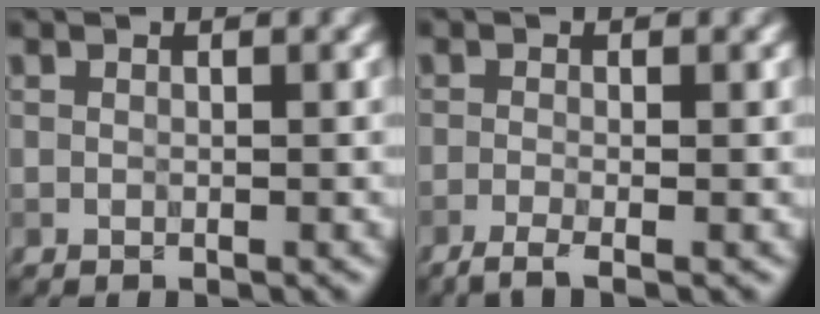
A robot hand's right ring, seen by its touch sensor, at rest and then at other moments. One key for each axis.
{"total": 2.5, "fx": -1.6, "fy": 0.6, "fz": 1.9, "tx": -0.035, "ty": -0.004, "tz": -0.040}